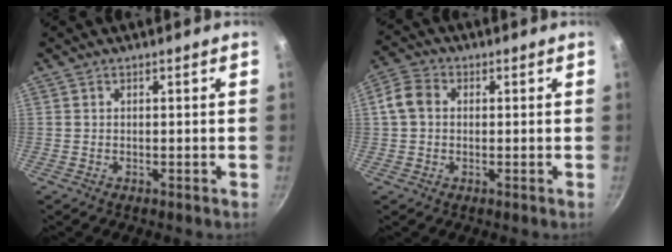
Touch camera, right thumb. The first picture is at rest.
{"total": 5.4, "force": [0.5, 4.4, 3.1], "torque": [-0.051, 0.011, -0.006]}